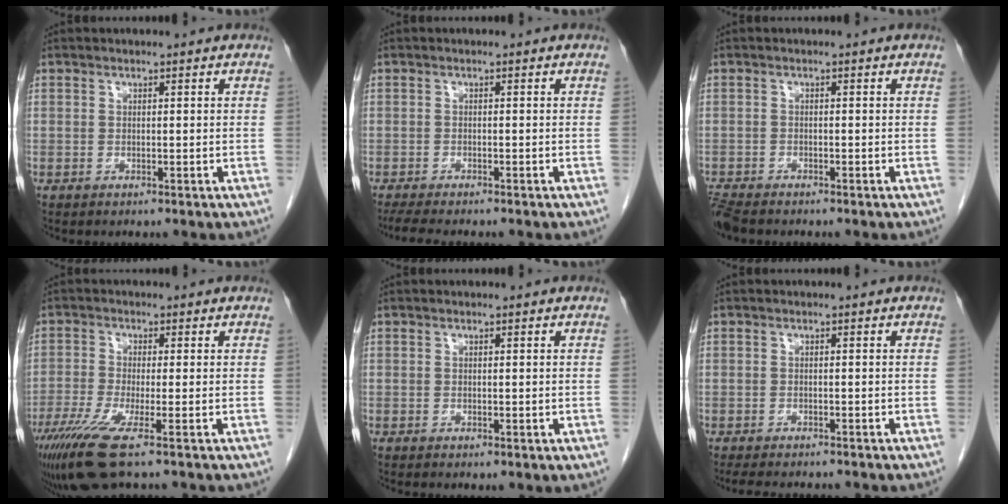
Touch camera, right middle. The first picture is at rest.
{"total": 5.3, "force": [-4.5, 0.6, 2.8], "torque": [-0.046, -0.016, -0.068]}
{"total": 3.6, "force": [-3.3, 0.7, 1.2], "torque": [-0.029, -0.015, -0.063]}
{"total": 8.8, "force": [-5.2, 0.6, 7.1], "torque": [-0.136, -0.026, -0.097]}
{"total": 0.5, "force": [0.0, 0.2, 0.5], "torque": [-0.011, -0.003, 0.001]}
{"total": 5.5, "force": [-4.8, 1.1, 2.5], "torque": [-0.038, -0.012, -0.068]}